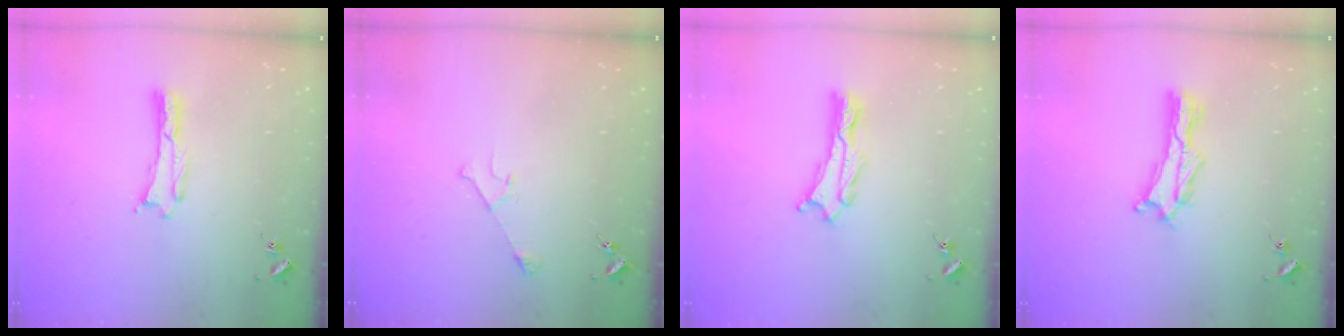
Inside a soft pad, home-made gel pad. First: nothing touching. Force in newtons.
{"total": 2.9, "press": 2.9, "slide": 0.3}
{"total": 1.1, "press": 1.1, "slide": 0.2}
{"total": 2.1, "press": 2.1, "slide": 0.3}